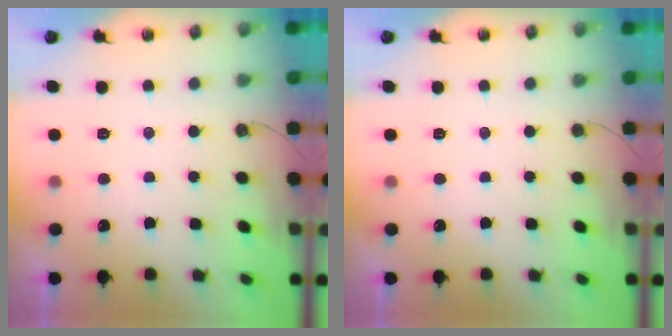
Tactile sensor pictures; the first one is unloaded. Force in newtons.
{"total": 0.0}